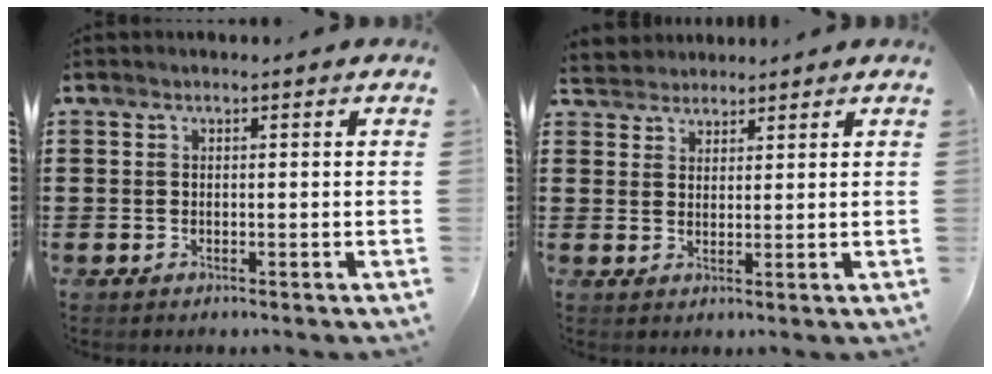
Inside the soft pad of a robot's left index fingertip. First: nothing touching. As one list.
[{"total": 2.7, "force": [2.4, 1.0, -0.6], "torque": [0.000, 0.003, 0.047]}]